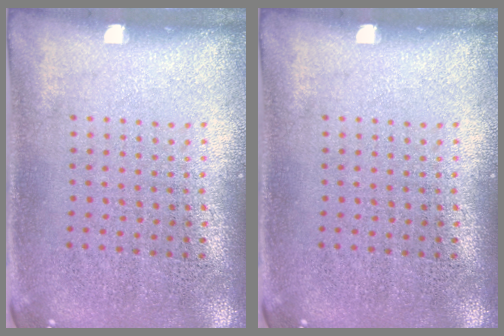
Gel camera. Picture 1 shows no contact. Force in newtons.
{"total": 0.0}